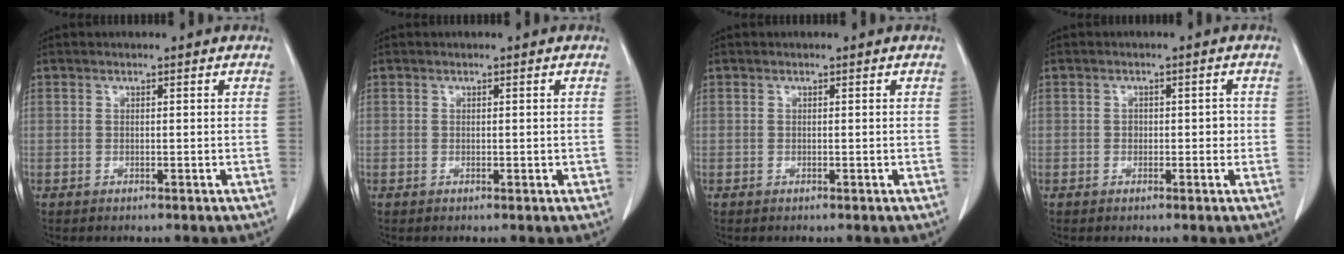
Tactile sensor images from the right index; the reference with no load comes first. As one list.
[{"total": 0.7, "force": [0.0, 0.4, 0.6], "torque": [-0.006, 0.000, 0.002]}, {"total": 0.0}, {"total": 2.1, "force": [-0.2, 1.3, 1.6], "torque": [-0.015, 0.007, -0.002]}]